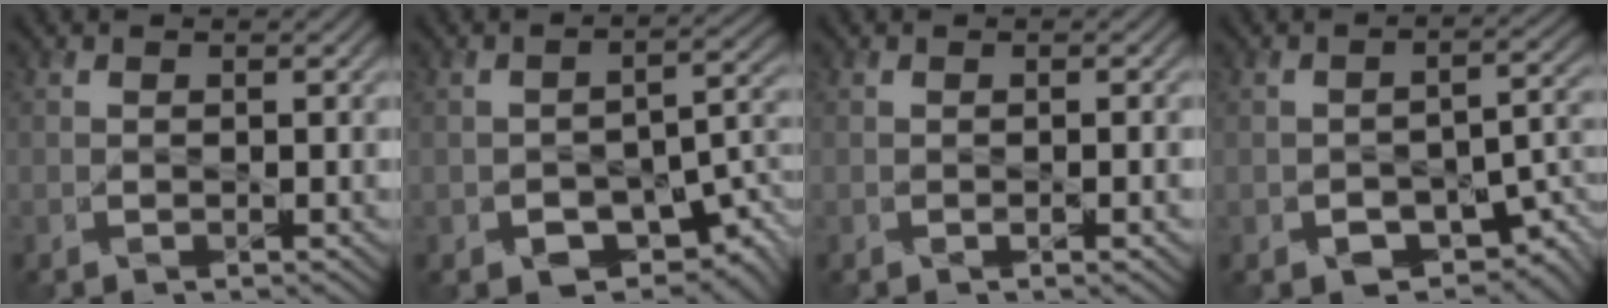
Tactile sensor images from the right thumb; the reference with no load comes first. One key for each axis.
{"total": 8.9, "fx": -4.6, "fy": 4.9, "fz": 5.9, "tx": -0.085, "ty": -0.030, "tz": -0.064}
{"total": 1.5, "fx": -0.3, "fy": 0.2, "fz": 1.5, "tx": -0.024, "ty": -0.002, "tz": -0.004}
{"total": 7.5, "fx": -4.0, "fy": 3.9, "fz": 5.0, "tx": -0.068, "ty": -0.022, "tz": -0.054}